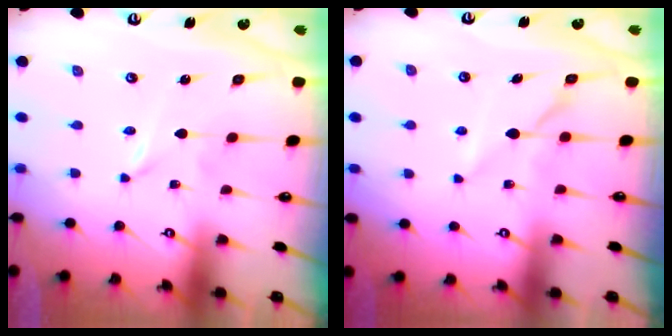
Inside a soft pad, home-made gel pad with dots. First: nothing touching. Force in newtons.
{"total": 6.1, "press": 6.1, "slide": 0.6}